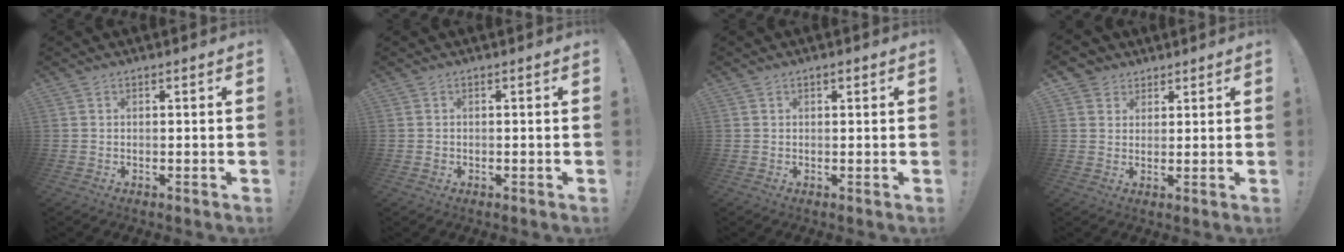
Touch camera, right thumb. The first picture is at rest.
{"total": 0.7, "force": [-0.2, 0.7, 0.2], "torque": [-0.004, 0.002, -0.004]}
{"total": 0.7, "force": [0.5, 0.3, 0.5], "torque": [-0.002, -0.003, 0.007]}
{"total": 4.4, "force": [2.8, 3.4, 0.3], "torque": [-0.007, -0.013, 0.055]}